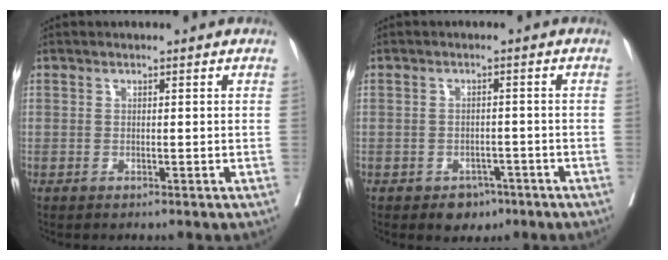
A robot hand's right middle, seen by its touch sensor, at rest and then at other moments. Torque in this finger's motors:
{"motor_torque": [0.02, 0.02, 0.01, 0.00]}